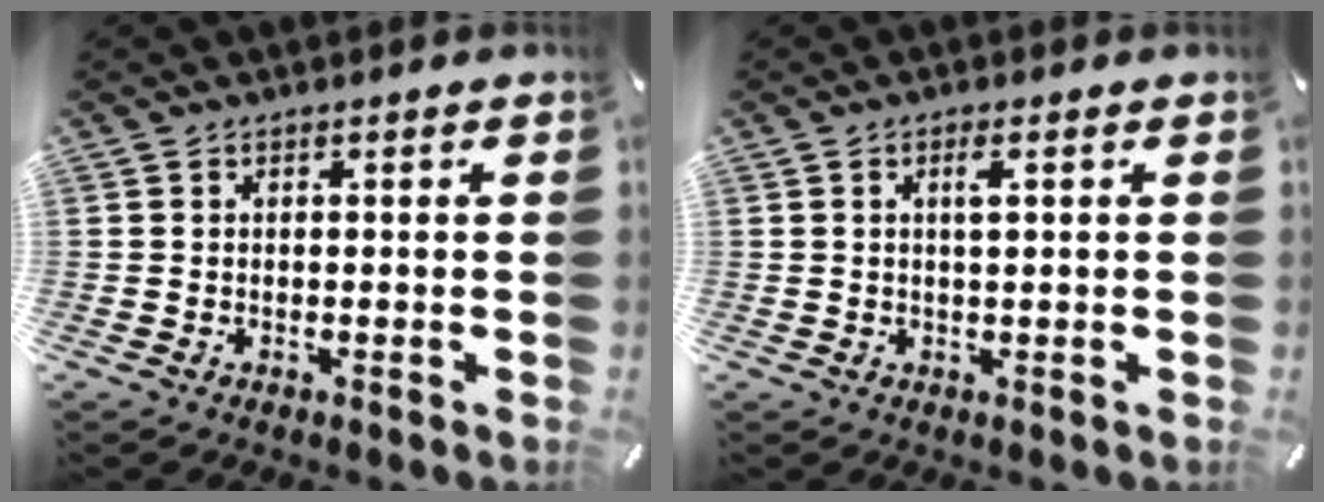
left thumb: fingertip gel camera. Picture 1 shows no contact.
{"total": 2.8, "force": [0.8, 0.5, 2.6], "torque": [-0.045, 0.000, 0.009]}